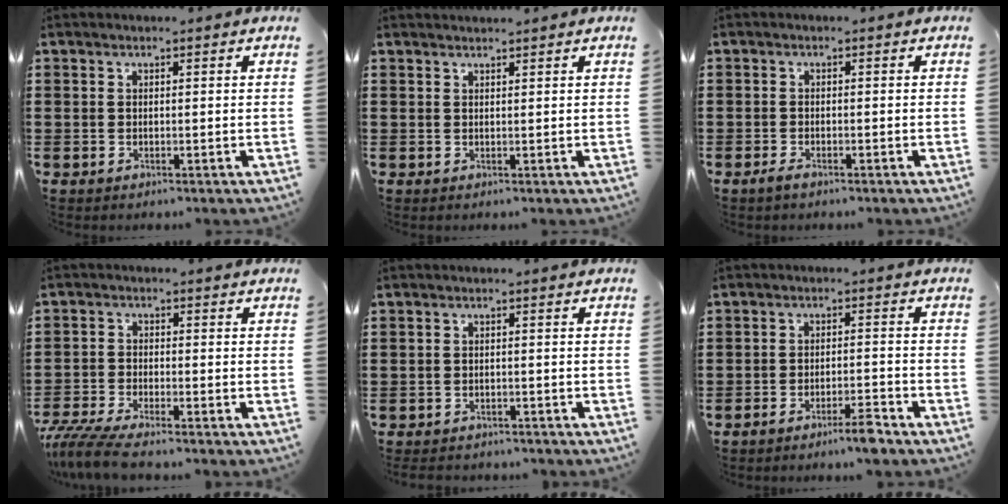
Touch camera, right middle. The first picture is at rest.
{"total": 0.9, "force": [0.9, -0.1, 0.1], "torque": [-0.004, -0.002, 0.019]}
{"total": 1.2, "force": [-0.9, 0.5, 0.6], "torque": [-0.022, -0.002, -0.021]}
{"total": 5.1, "force": [-4.7, 0.3, 2.0], "torque": [-0.061, -0.014, -0.098]}
{"total": 1.8, "force": [-1.7, 0.4, -0.1], "torque": [-0.005, 0.002, -0.039]}
{"total": 4.0, "force": [-3.3, 0.1, 2.2], "torque": [-0.034, 0.000, -0.060]}